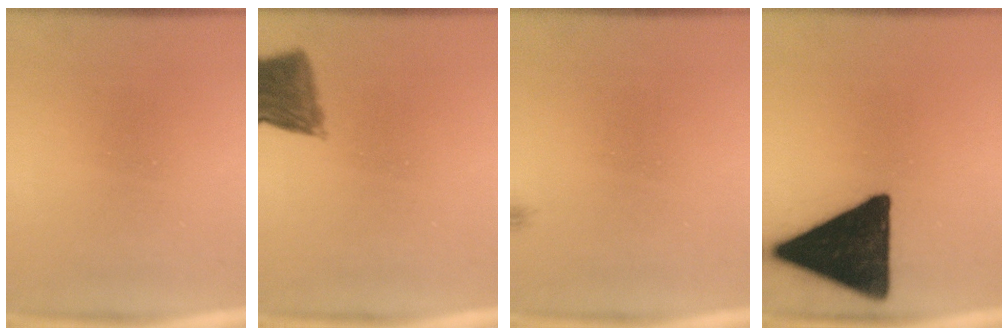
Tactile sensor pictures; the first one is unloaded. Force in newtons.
{"total": 7.7}
{"total": 0.6}
{"total": 19.3}